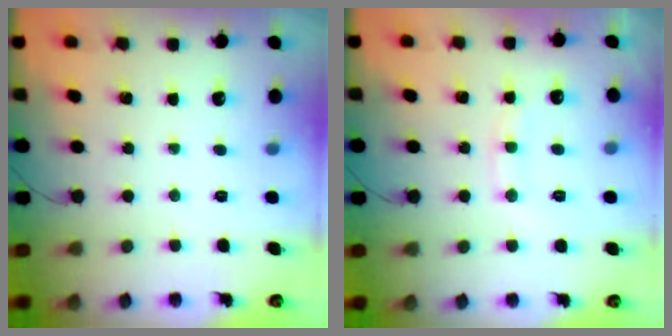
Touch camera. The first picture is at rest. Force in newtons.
{"total": 10.1, "press": 10.0, "slide": 1.0}